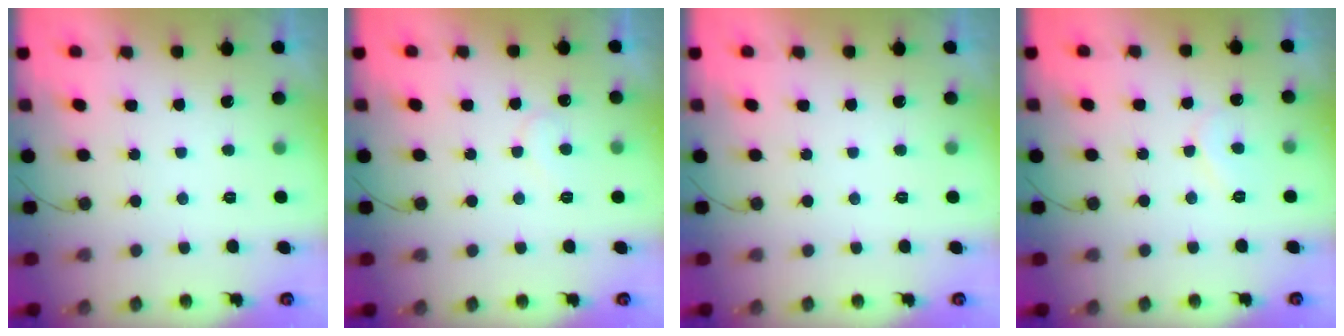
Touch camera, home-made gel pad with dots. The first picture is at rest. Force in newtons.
{"total": 4.9, "press": 4.9, "slide": 0.4}
{"total": 0.0}
{"total": 6.4, "press": 6.4, "slide": 0.5}